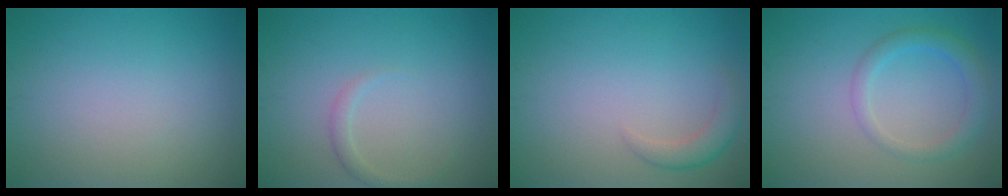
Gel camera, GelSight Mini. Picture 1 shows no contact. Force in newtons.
{"total": 1.2, "press": 1.2, "slide": 0.1}
{"total": 2.0, "press": 2.0, "slide": 0.2}
{"total": 2.7, "press": 2.7, "slide": 0.1}